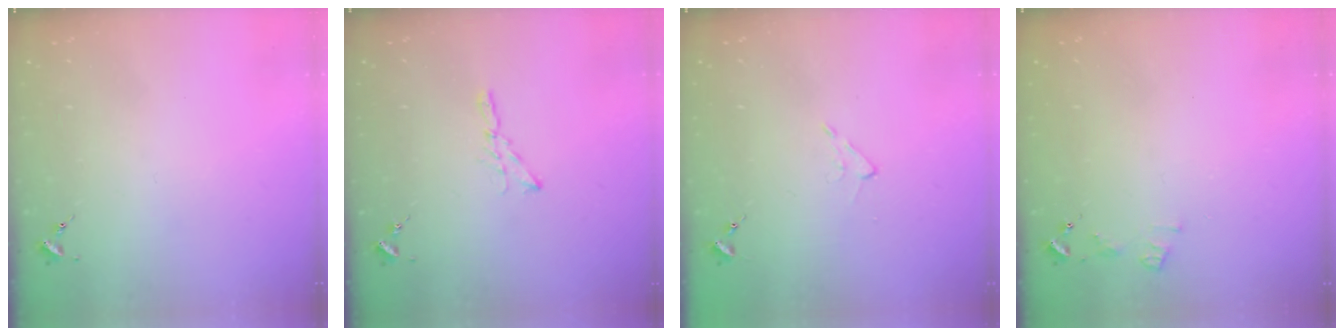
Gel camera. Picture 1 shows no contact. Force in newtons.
{"total": 4.7, "press": 4.7, "slide": 0.1}
{"total": 4.3, "press": 4.3, "slide": 0.7}
{"total": 5.2, "press": 5.2, "slide": 0.7}